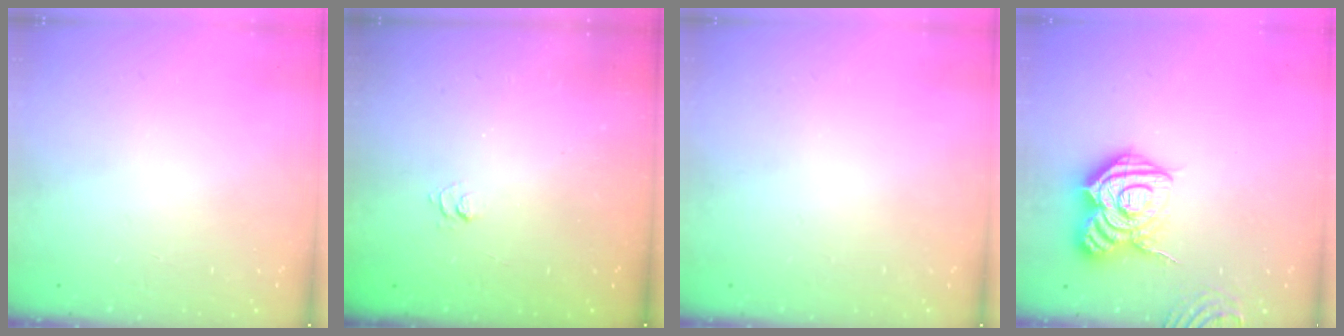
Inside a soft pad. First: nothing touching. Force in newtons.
{"total": 1.9, "press": 1.5, "slide": 1.3}
{"total": 0.0}
{"total": 17.2, "press": 17.2, "slide": 1.5}